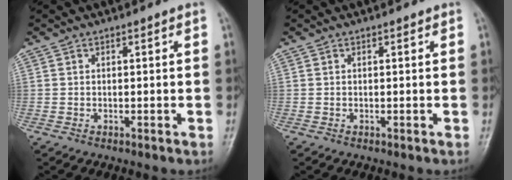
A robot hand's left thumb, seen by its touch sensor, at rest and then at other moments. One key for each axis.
{"total": 0.0}